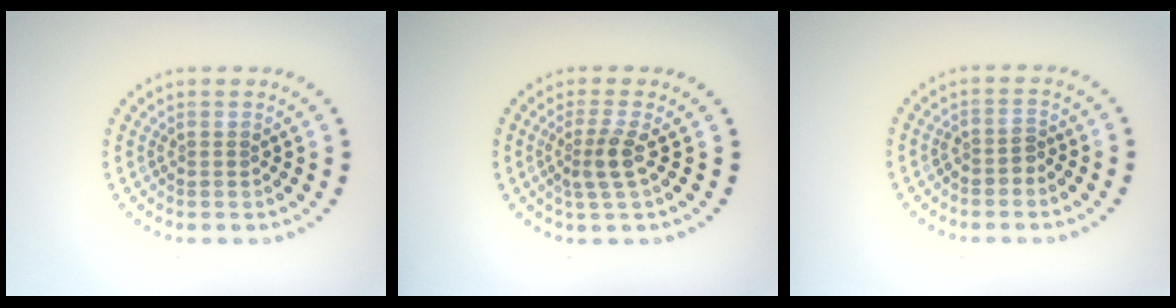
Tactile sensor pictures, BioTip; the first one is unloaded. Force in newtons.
{"total": 2.3, "press": 1.8, "slide": 1.5}
{"total": 1.2, "press": 1.0, "slide": 0.7}